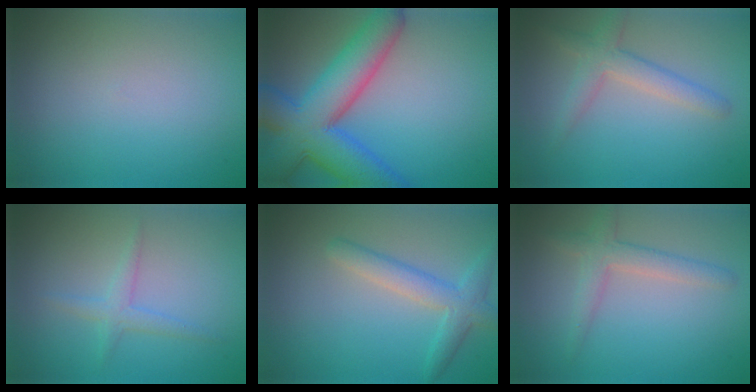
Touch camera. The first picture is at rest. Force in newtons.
{"total": 10.0, "press": 10.0, "slide": 0.5}
{"total": 3.0, "press": 3.0, "slide": 0.1}
{"total": 1.7, "press": 1.7, "slide": 0.0}
{"total": 3.2, "press": 3.2, "slide": 0.2}
{"total": 2.6, "press": 2.6, "slide": 0.1}